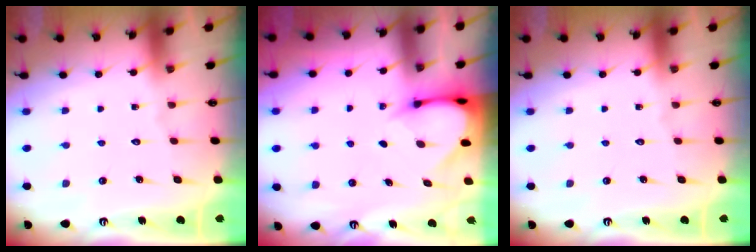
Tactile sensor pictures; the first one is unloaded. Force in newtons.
{"total": 3.3, "press": 3.3, "slide": 0.2}
{"total": 0.0}